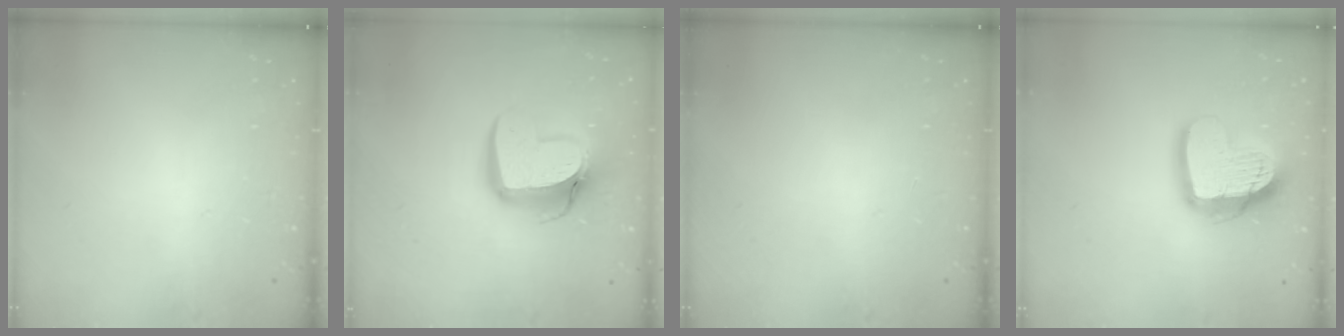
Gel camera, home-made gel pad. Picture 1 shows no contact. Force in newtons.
{"total": 15.5, "press": 15.5, "slide": 1.2}
{"total": 0.0}
{"total": 17.4, "press": 17.3, "slide": 1.5}